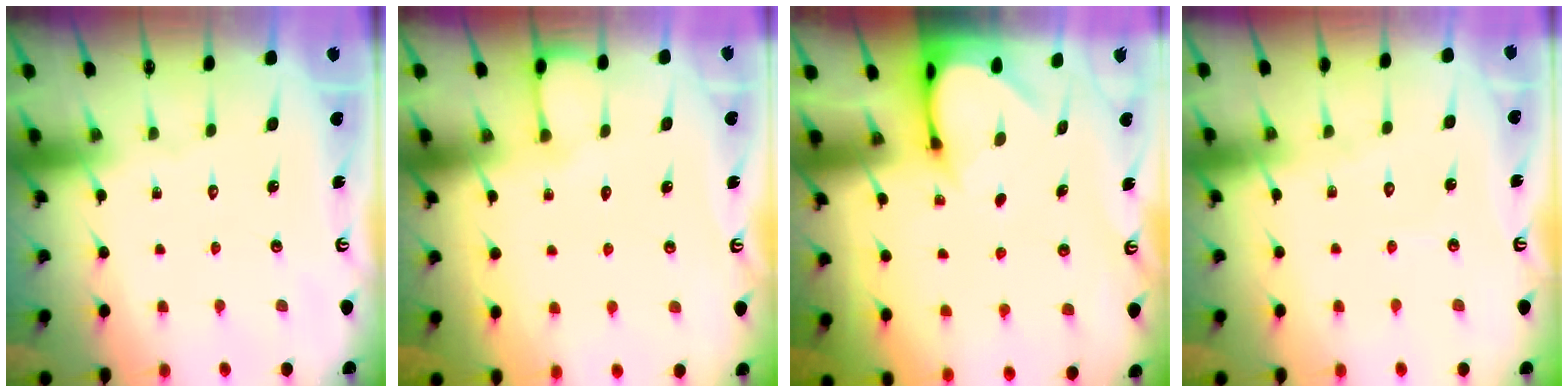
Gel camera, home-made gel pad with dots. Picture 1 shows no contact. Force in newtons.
{"total": 2.9, "press": 2.9, "slide": 0.3}
{"total": 3.6, "press": 3.5, "slide": 0.2}
{"total": 3.6, "press": 3.6, "slide": 0.4}